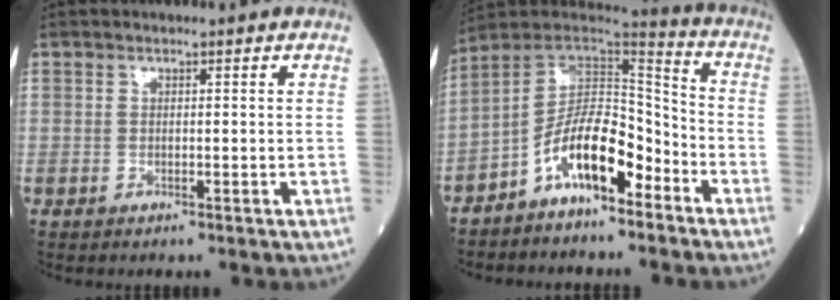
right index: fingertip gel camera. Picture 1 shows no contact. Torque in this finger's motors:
{"motor_torque": [0.58, -0.59, 0.80, 0.21]}